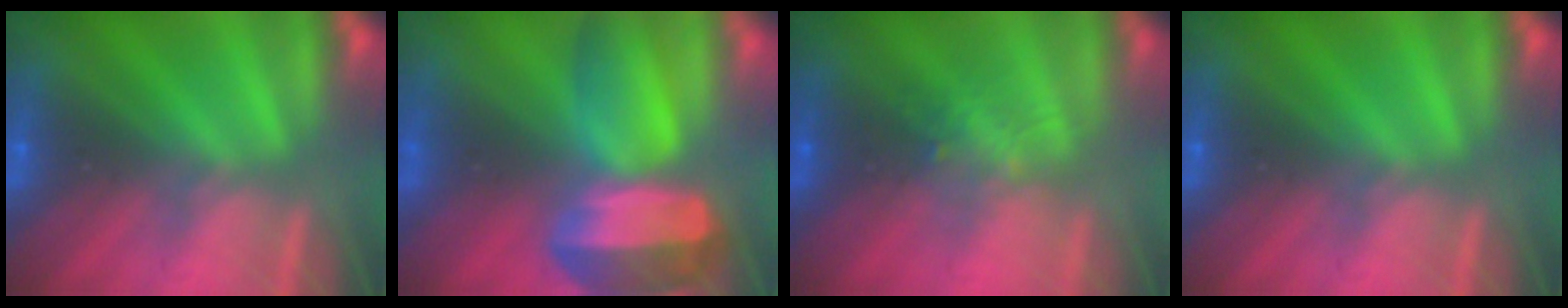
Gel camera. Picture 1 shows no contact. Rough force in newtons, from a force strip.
{"total": 7.0}
{"total": 2.4}
{"total": 0.0}